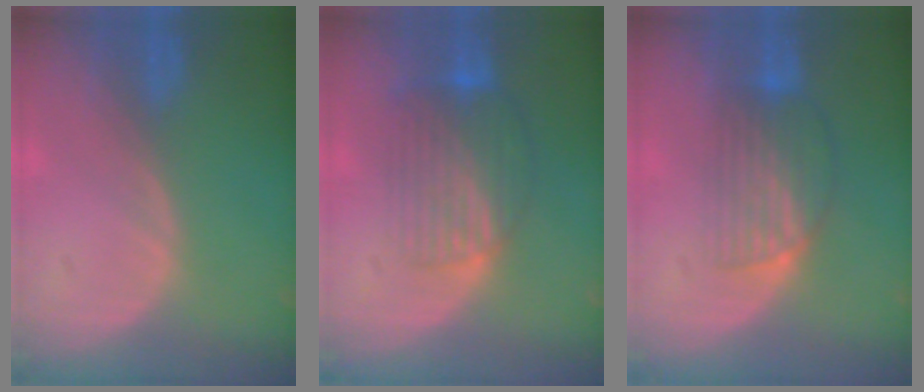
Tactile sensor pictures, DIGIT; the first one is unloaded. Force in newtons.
{"total": 8.3, "press": 7.2, "slide": 4.3}
{"total": 6.6, "press": 5.8, "slide": 3.1}